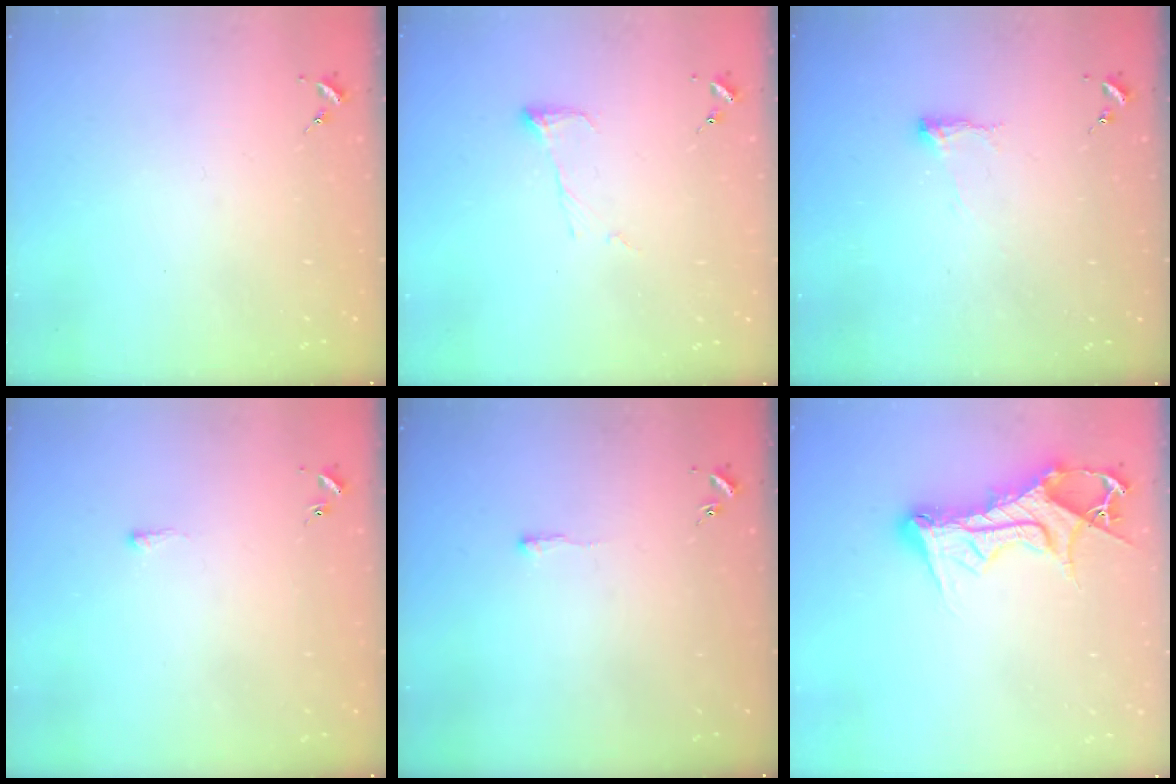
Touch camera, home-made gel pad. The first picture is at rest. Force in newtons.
{"total": 6.0, "press": 6.0, "slide": 0.3}
{"total": 5.1, "press": 5.1, "slide": 0.8}
{"total": 1.5, "press": 1.5, "slide": 0.4}
{"total": 2.1, "press": 2.1, "slide": 0.4}
{"total": 13.7, "press": 13.7, "slide": 1.4}